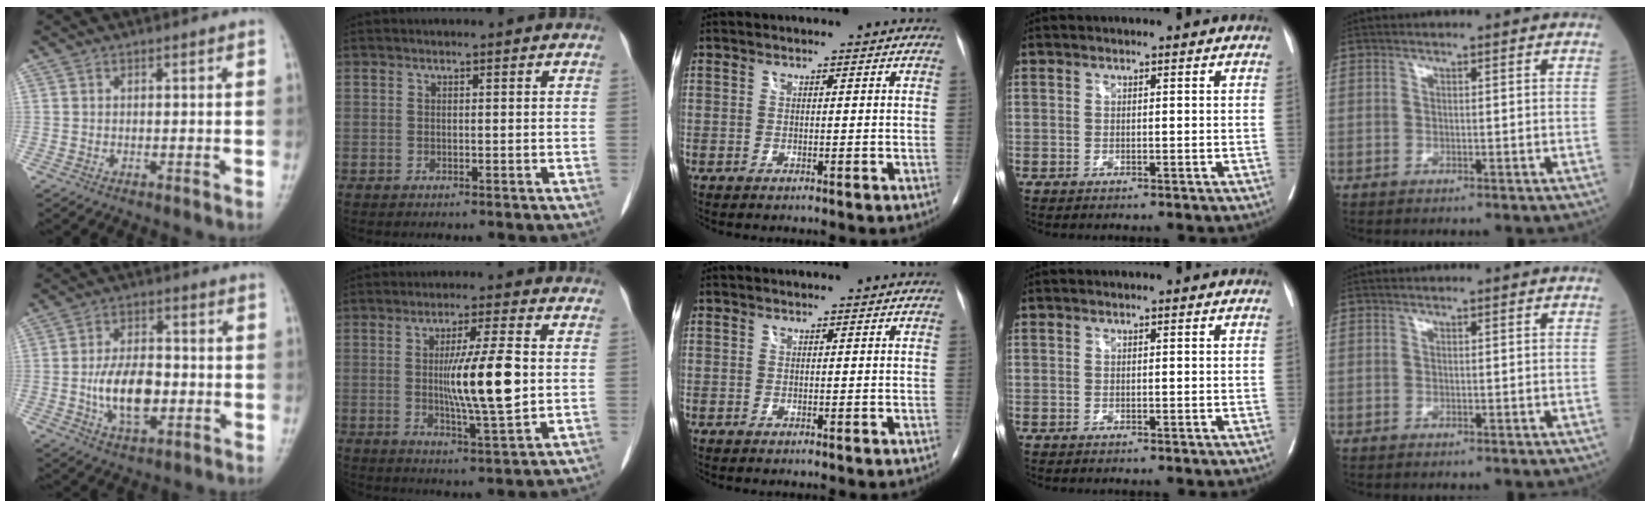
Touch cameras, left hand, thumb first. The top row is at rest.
{"thumb": {"total": 11.1, "force": [-1.7, 6.3, 9.0], "torque": [-0.139, 0.010, -0.029]}, "index": {"total": 10.4, "force": [0.3, 0.4, 10.4], "torque": [-0.181, -0.012, 0.003]}}